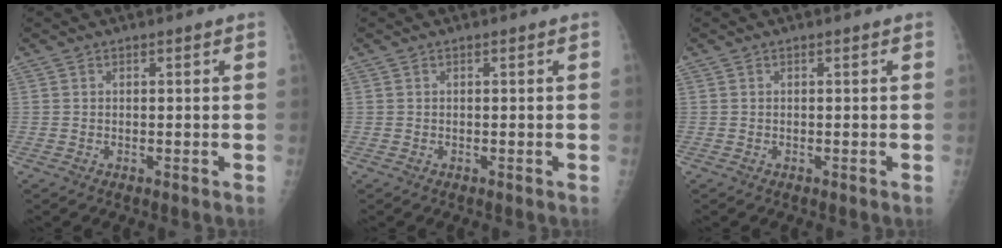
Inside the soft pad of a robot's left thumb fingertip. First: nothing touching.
{"total": 0.0}
{"total": 0.0}